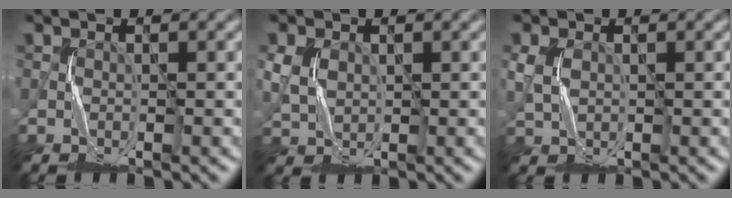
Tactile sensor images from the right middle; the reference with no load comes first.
{"total": 2.7, "force": [0.7, 2.1, 1.6], "torque": [-0.052, -0.002, 0.016]}
{"total": 1.9, "force": [0.3, 1.4, 1.4], "torque": [-0.046, -0.001, 0.009]}